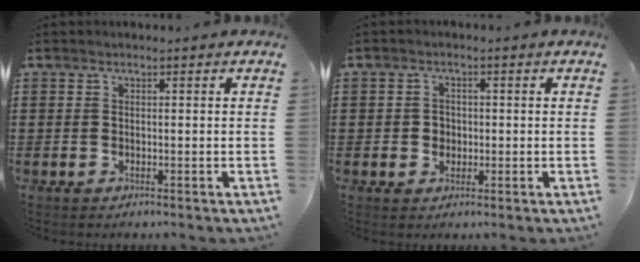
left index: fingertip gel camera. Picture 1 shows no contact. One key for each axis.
{"total": 2.1, "fx": -0.1, "fy": 2.0, "fz": 0.5, "tx": -0.018, "ty": 0.008, "tz": -0.006}